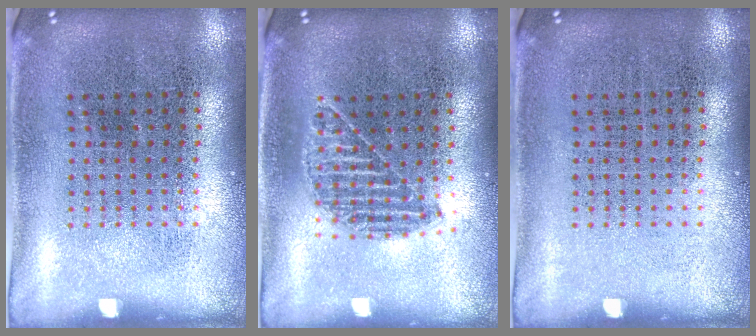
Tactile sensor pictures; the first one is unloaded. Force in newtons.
{"total": 1.2, "press": 1.1, "slide": 0.5}
{"total": 0.0}